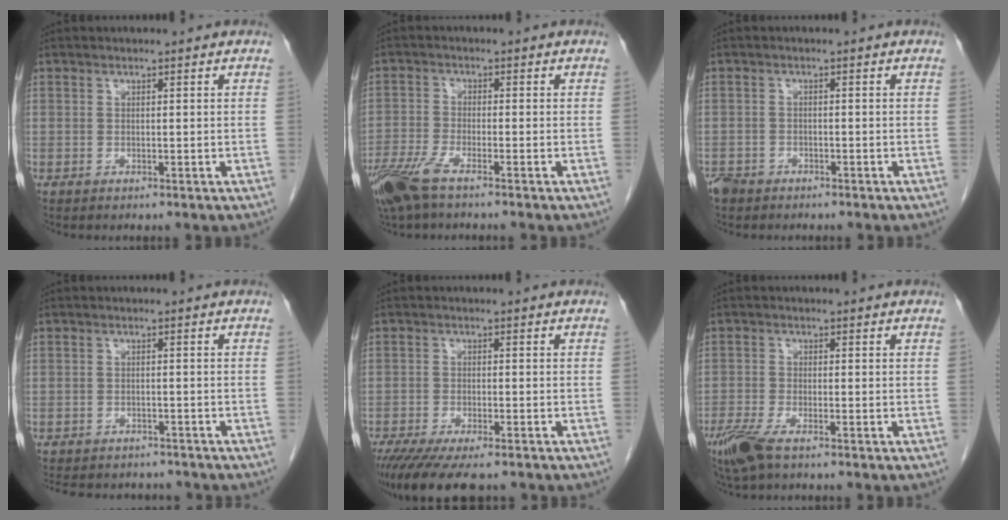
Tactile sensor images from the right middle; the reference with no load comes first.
{"total": 7.1, "force": [-5.2, 1.0, 4.7], "torque": [-0.099, -0.015, -0.102]}
{"total": 2.5, "force": [-2.1, 1.3, 0.5], "torque": [-0.016, 0.002, -0.036]}
{"total": 11.5, "force": [-10.2, 4.0, 3.7], "torque": [-0.080, 0.001, -0.130]}
{"total": 11.2, "force": [-9.0, 2.3, 6.3], "torque": [-0.099, -0.018, -0.140]}
{"total": 5.3, "force": [-3.6, 1.1, 3.7], "torque": [-0.081, -0.014, -0.069]}